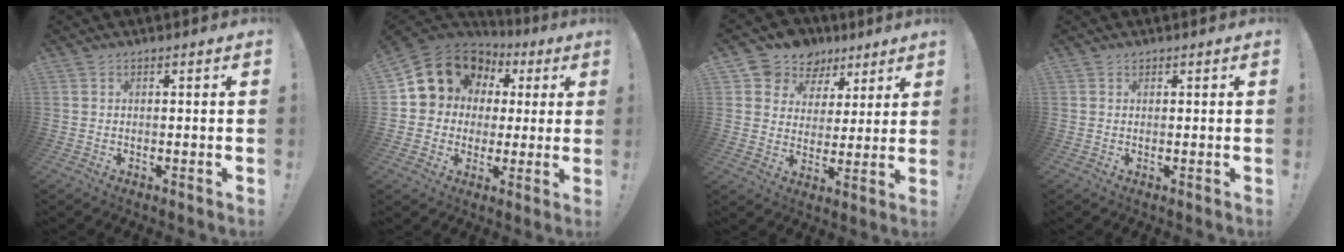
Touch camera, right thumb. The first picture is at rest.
{"total": 12.5, "force": [5.9, 10.4, 3.6], "torque": [-0.056, -0.042, 0.128]}
{"total": 9.5, "force": [5.7, 7.4, 1.8], "torque": [-0.033, -0.038, 0.113]}
{"total": 0.6, "force": [0.6, 0.1, 0.1], "torque": [0.006, -0.003, 0.010]}